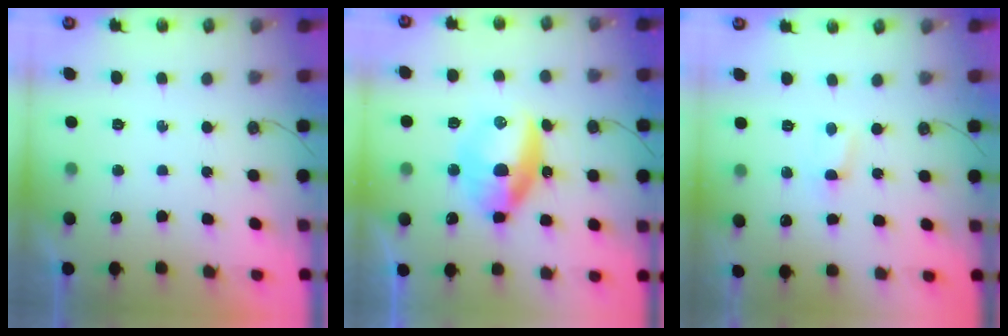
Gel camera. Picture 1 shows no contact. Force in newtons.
{"total": 10.5, "press": 10.3, "slide": 1.6}
{"total": 0.8, "press": 0.8, "slide": 0.1}